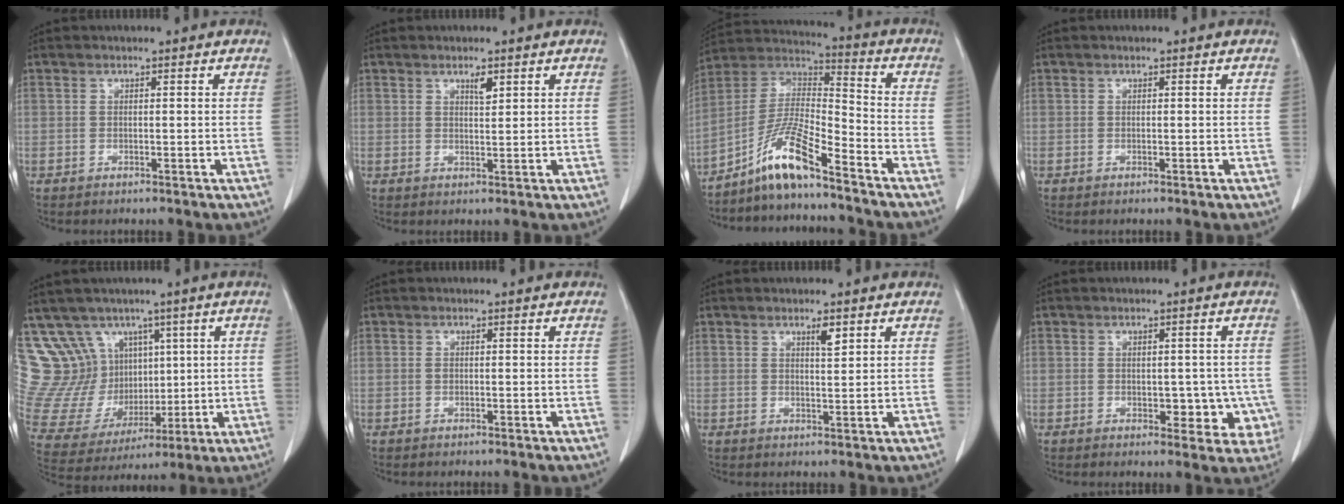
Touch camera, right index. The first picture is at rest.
{"total": 1.9, "force": [1.1, 0.5, 1.4], "torque": [-0.024, -0.002, 0.020]}
{"total": 11.1, "force": [-8.0, 0.7, 7.6], "torque": [-0.159, 0.007, -0.154]}
{"total": 0.0}
{"total": 17.8, "force": [9.2, 13.9, 6.4], "torque": [-0.158, 0.068, 0.210]}
{"total": 0.0}
{"total": 2.0, "force": [1.2, 0.3, 1.5], "torque": [-0.028, -0.003, 0.021]}
{"total": 5.3, "force": [-0.9, 3.7, 3.7], "torque": [-0.019, 0.010, -0.003]}